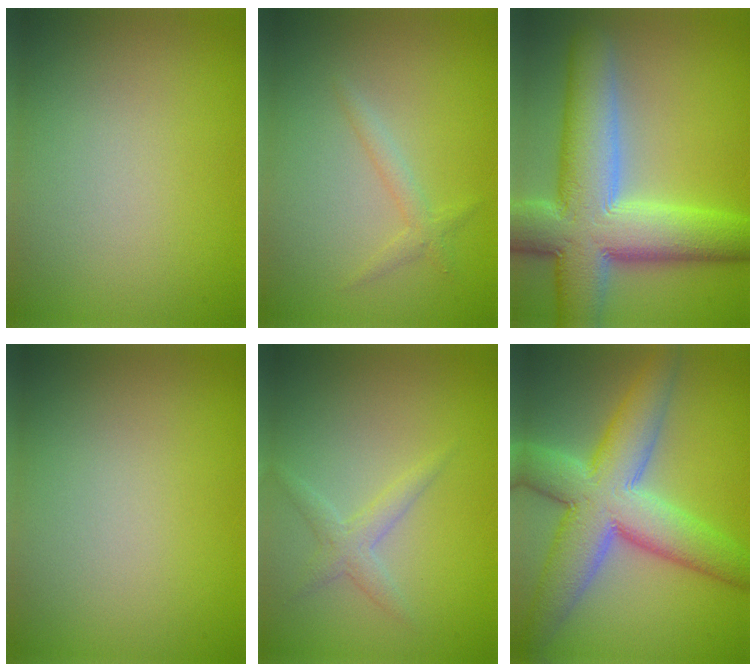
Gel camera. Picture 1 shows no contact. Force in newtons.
{"total": 1.3, "press": 1.3, "slide": 0.1}
{"total": 12.0, "press": 12.0, "slide": 1.0}
{"total": 0.0}
{"total": 1.7, "press": 1.7, "slide": 0.1}
{"total": 9.6, "press": 9.6, "slide": 0.4}